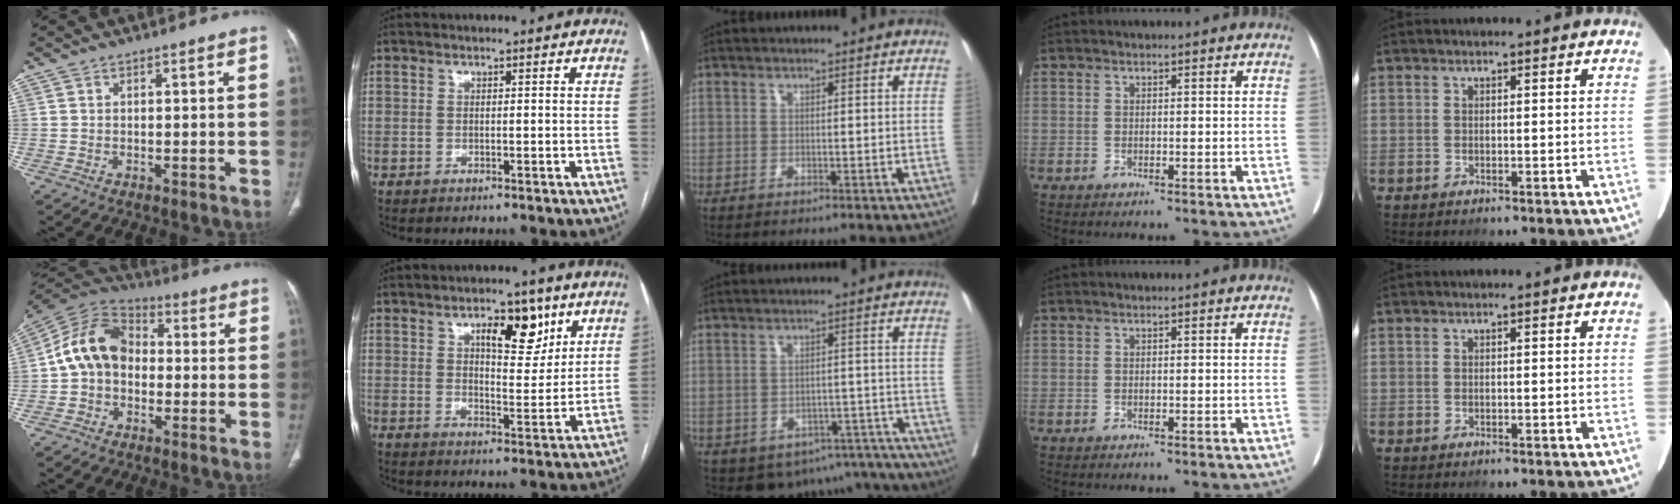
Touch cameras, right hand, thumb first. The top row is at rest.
{"thumb": {"total": 12.7, "force": [-0.7, 9.8, 8.1], "torque": [-0.135, 0.037, -0.029]}, "index": {"total": 8.6, "force": [4.6, 3.5, 6.5], "torque": [-0.091, 0.002, 0.072]}, "middle": {"total": 12.2, "force": [-9.9, 6.6, 2.4], "torque": [-0.014, 0.030, -0.108]}}